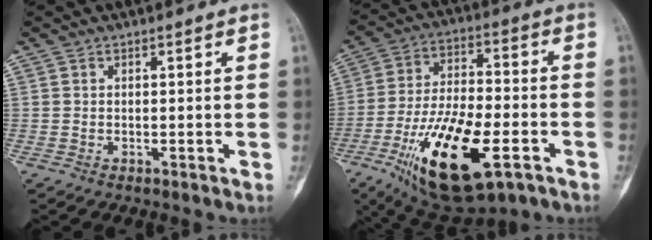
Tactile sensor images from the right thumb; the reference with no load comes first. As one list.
[{"total": 22.4, "force": [-9.3, 9.0, 18.3], "torque": [-0.346, 0.025, -0.148]}]